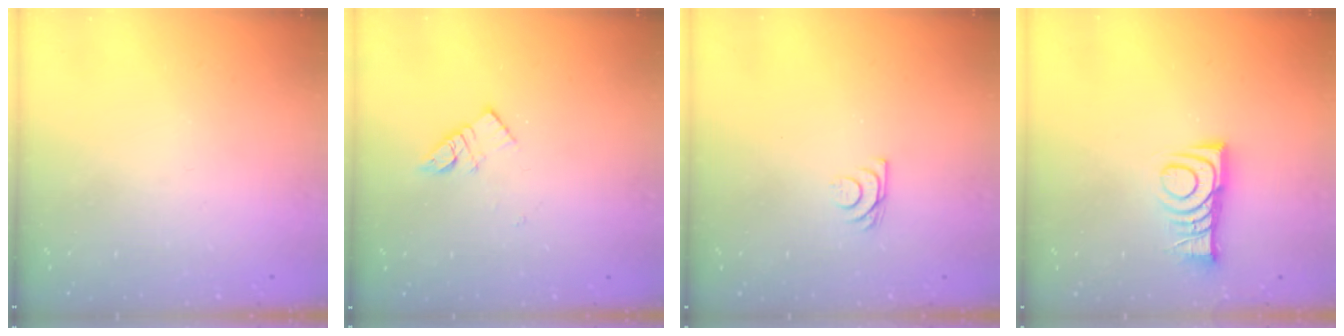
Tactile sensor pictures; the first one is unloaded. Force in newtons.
{"total": 7.1, "press": 7.1, "slide": 0.2}
{"total": 6.1, "press": 6.0, "slide": 0.8}
{"total": 9.1, "press": 9.1, "slide": 0.4}